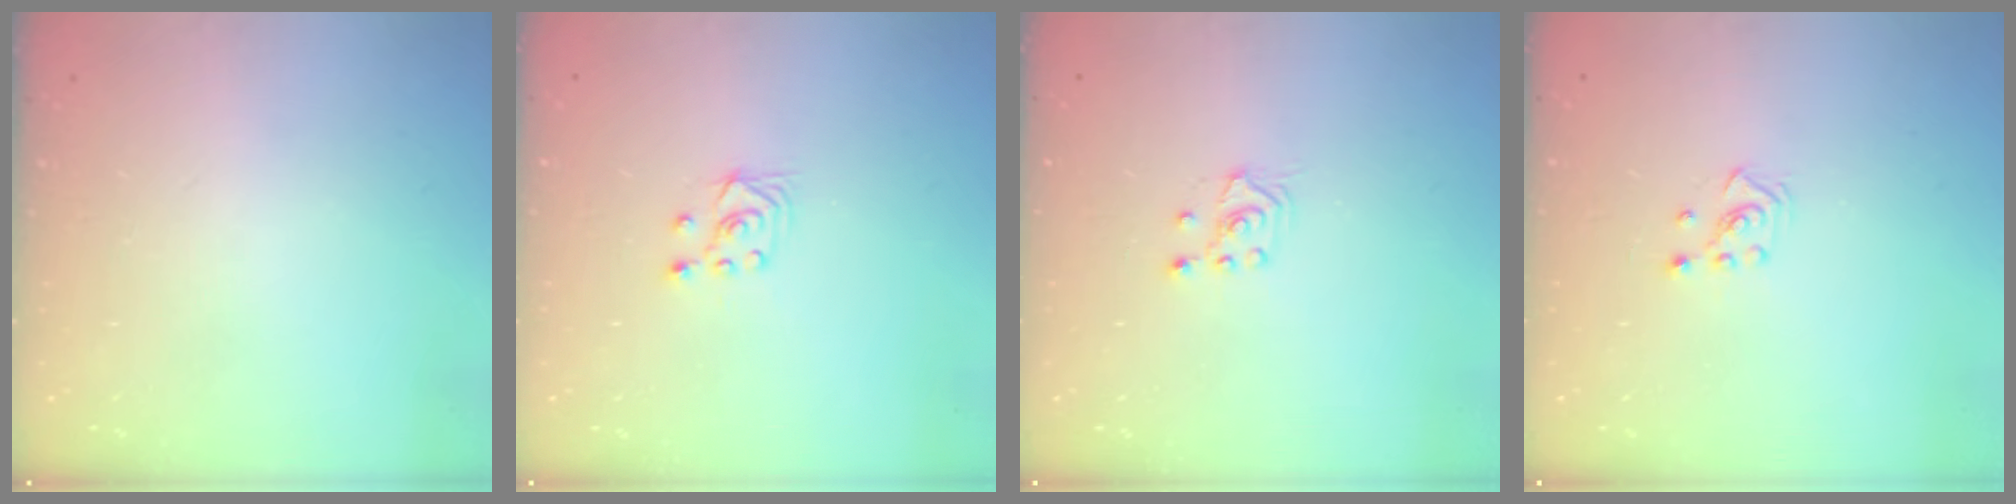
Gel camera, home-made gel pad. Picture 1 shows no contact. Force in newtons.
{"total": 2.6, "press": 2.5, "slide": 1.0}
{"total": 2.6, "press": 2.4, "slide": 0.8}
{"total": 2.3, "press": 2.2, "slide": 0.8}